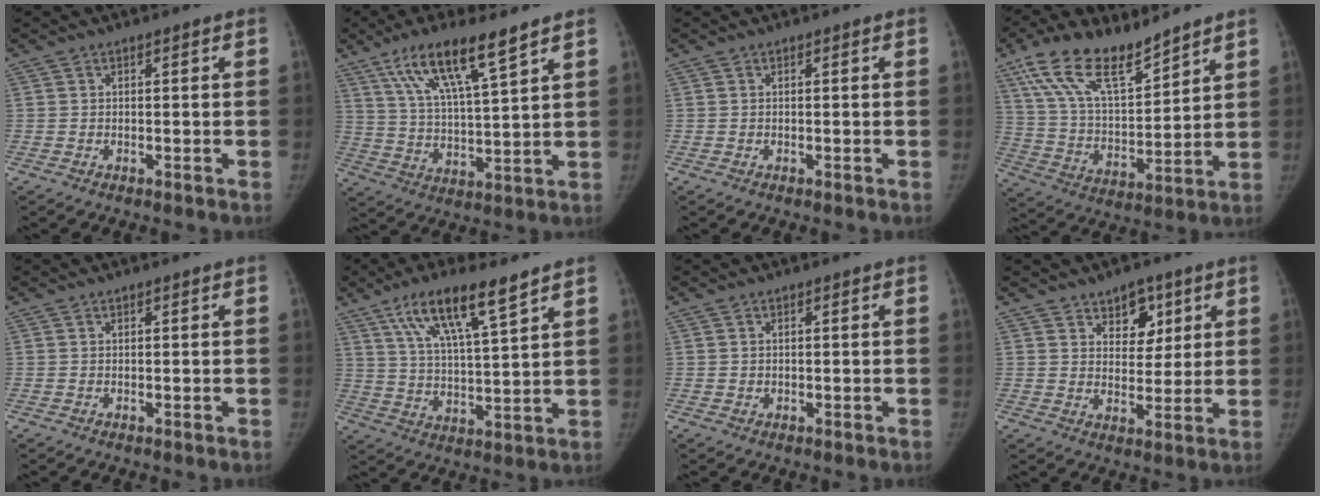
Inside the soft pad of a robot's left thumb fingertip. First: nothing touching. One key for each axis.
{"total": 13.6, "fx": 8.4, "fy": 2.4, "fz": 10.4, "tx": -0.185, "ty": -0.028, "tz": 0.161}
{"total": 0.0}
{"total": 16.7, "fx": 11.8, "fy": 6.4, "fz": 10.0, "tx": -0.154, "ty": -0.053, "tz": 0.230}
{"total": 0.0}
{"total": 13.4, "fx": 8.2, "fy": 2.6, "fz": 10.2, "tx": -0.176, "ty": -0.027, "tz": 0.152}
{"total": 0.6, "fx": 0.0, "fy": 0.6, "fz": 0.0, "tx": 0.007, "ty": 0.002, "tz": 0.001}
{"total": 7.3, "fx": 4.0, "fy": 4.8, "fz": 3.7, "tx": -0.017, "ty": -0.022, "tz": 0.062}